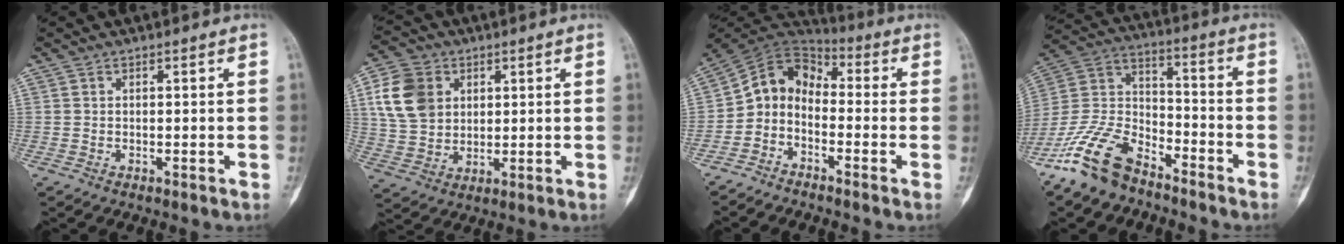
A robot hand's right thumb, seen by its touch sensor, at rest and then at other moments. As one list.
[{"total": 11.8, "force": [3.5, 9.2, 6.5], "torque": [-0.107, -0.002, 0.070]}, {"total": 8.6, "force": [-2.8, 6.4, 5.0], "torque": [-0.074, 0.063, -0.072]}, {"total": 15.0, "force": [-11.1, 7.1, 7.1], "torque": [-0.140, 0.070, -0.218]}]